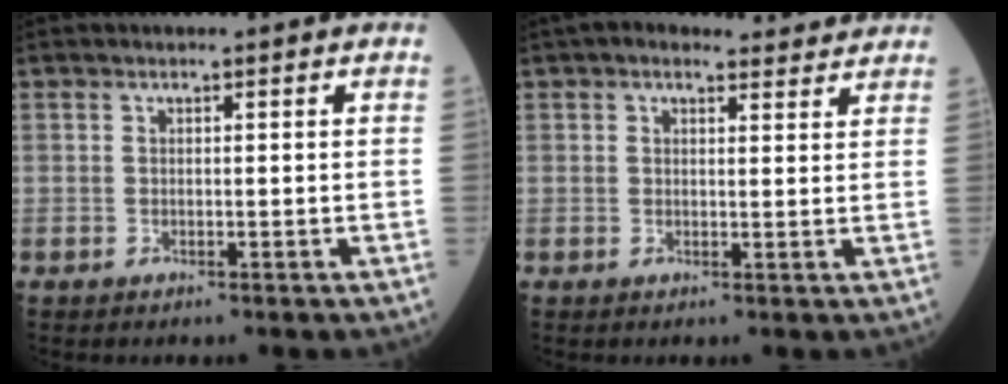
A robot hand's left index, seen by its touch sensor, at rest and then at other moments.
{"total": 6.3, "force": [5.5, 2.2, 2.1], "torque": [-0.026, 0.028, 0.068]}